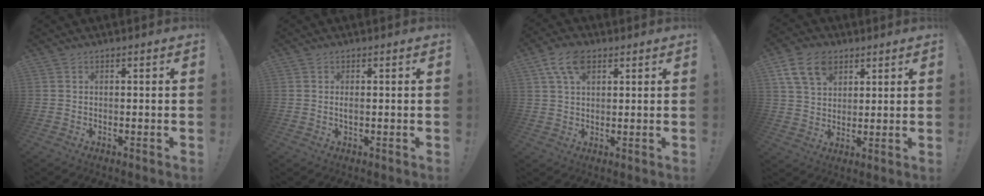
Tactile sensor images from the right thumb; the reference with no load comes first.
{"total": 1.0, "force": [-0.2, 0.2, 1.0], "torque": [-0.014, 0.000, -0.005]}
{"total": 8.3, "force": [3.9, 4.6, 5.7], "torque": [-0.102, 0.000, 0.074]}
{"total": 12.0, "force": [6.4, 8.1, 6.2], "torque": [-0.102, -0.021, 0.123]}